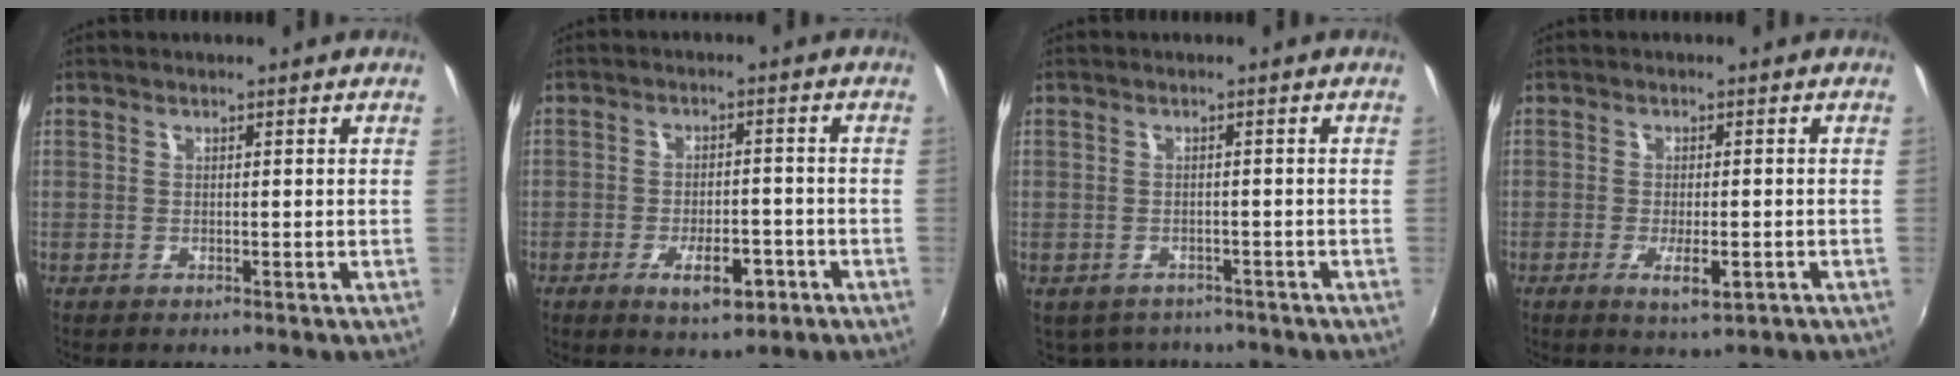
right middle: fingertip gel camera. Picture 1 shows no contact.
{"total": 6.9, "force": [-3.6, 3.0, 5.1], "torque": [-0.099, -0.006, -0.049]}
{"total": 5.7, "force": [-4.8, 2.9, 1.3], "torque": [-0.033, -0.017, -0.064]}
{"total": 4.2, "force": [-2.0, 1.3, 3.4], "torque": [-0.067, -0.012, -0.031]}